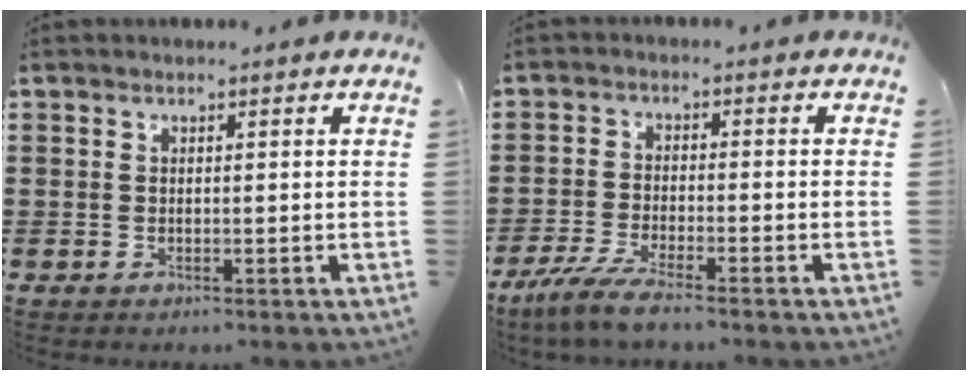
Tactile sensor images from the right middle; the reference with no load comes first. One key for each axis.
{"total": 4.9, "fx": -4.2, "fy": 0.3, "fz": 2.6, "tx": -0.072, "ty": -0.016, "tz": -0.086}